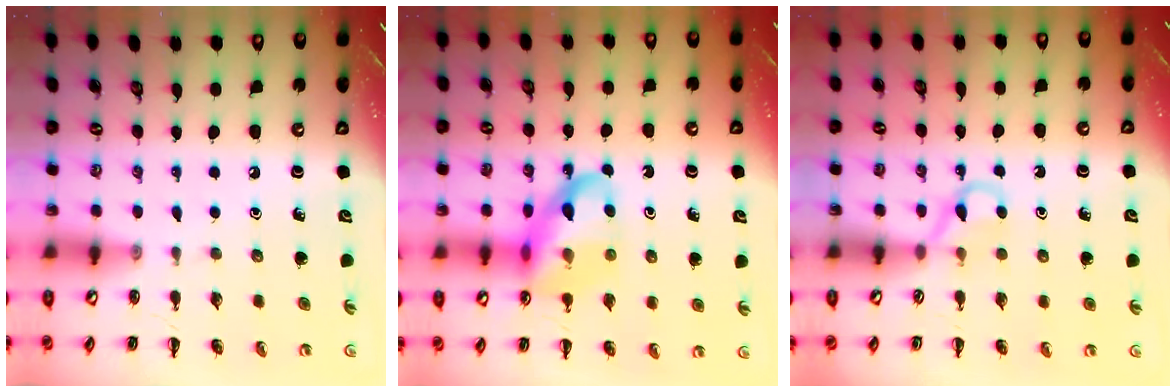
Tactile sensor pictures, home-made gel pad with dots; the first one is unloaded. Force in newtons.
{"total": 14.3, "press": 13.9, "slide": 3.4}
{"total": 3.6, "press": 3.5, "slide": 1.1}